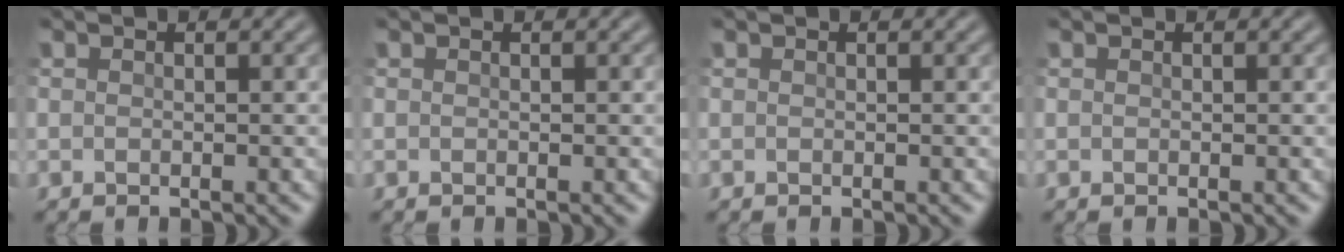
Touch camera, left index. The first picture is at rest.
{"total": 0.0}
{"total": 0.0}
{"total": 0.0}